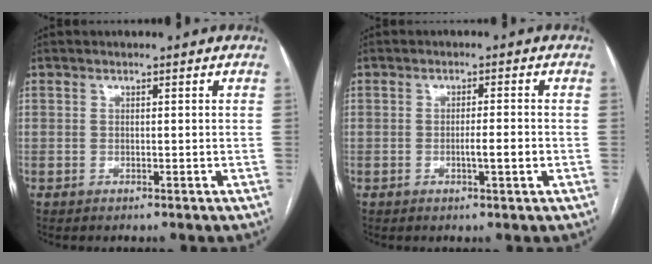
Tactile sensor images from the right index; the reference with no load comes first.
{"total": 2.8, "force": [-0.8, 0.0, 2.7], "torque": [-0.046, -0.002, -0.011]}